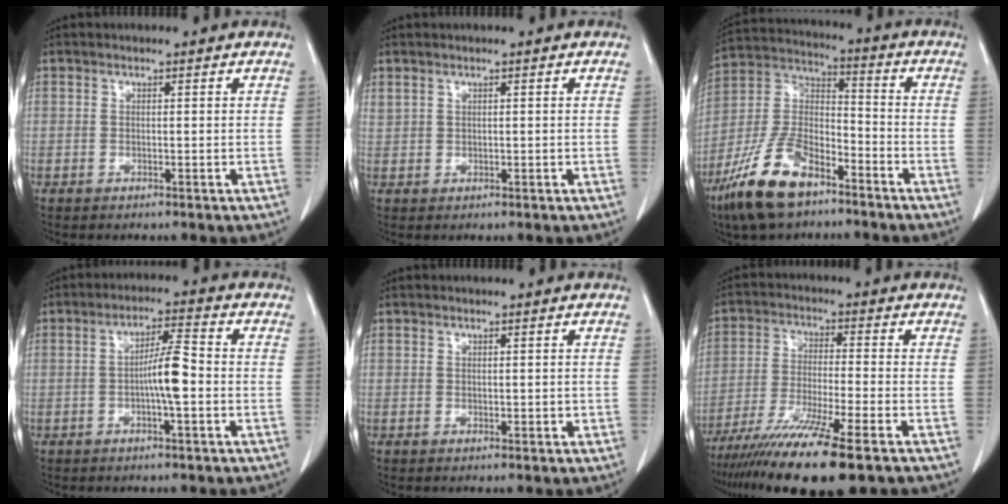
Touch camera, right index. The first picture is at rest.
{"total": 1.0, "force": [0.9, 0.5, 0.3], "torque": [-0.005, 0.012, 0.026]}
{"total": 14.4, "force": [-9.6, 5.7, 9.2], "torque": [-0.196, -0.001, -0.185]}
{"total": 5.8, "force": [-0.9, 0.4, 5.7], "torque": [-0.099, 0.010, -0.014]}
{"total": 0.8, "force": [0.1, 0.5, 0.6], "torque": [-0.004, 0.002, 0.007]}
{"total": 13.9, "force": [-9.7, -0.1, 10.0], "torque": [-0.191, -0.043, -0.167]}